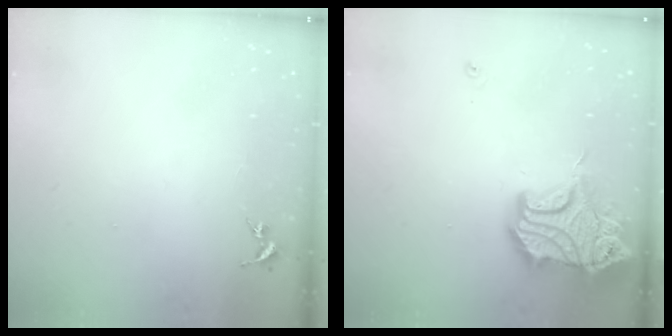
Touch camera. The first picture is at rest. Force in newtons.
{"total": 19.6, "press": 19.4, "slide": 2.5}